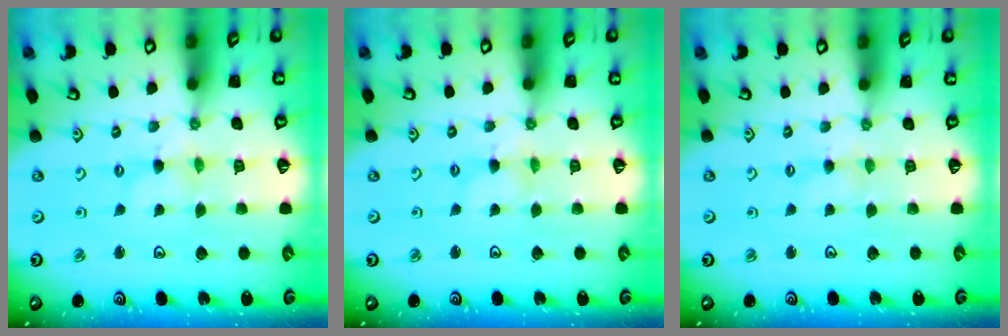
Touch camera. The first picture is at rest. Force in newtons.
{"total": 0.0}
{"total": 1.6, "press": 1.5, "slide": 0.3}